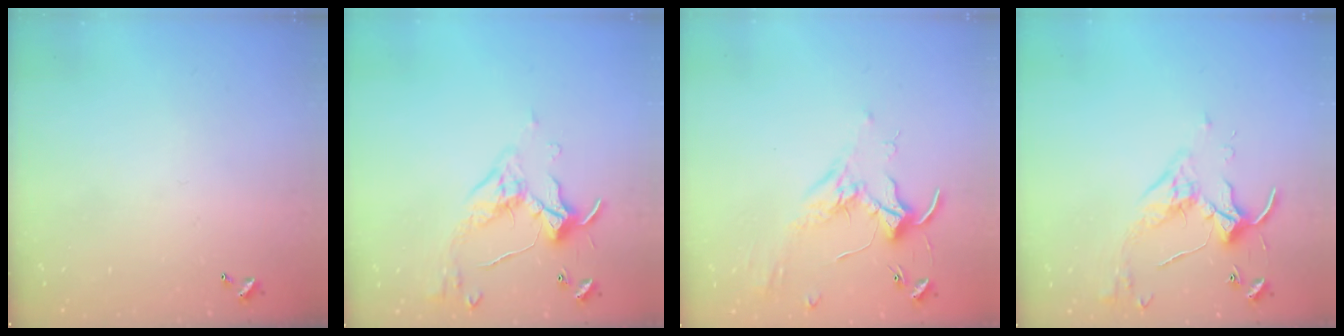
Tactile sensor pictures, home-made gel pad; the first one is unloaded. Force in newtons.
{"total": 5.7, "press": 5.7, "slide": 1.0}
{"total": 1.7, "press": 1.6, "slide": 0.4}
{"total": 3.9, "press": 3.9, "slide": 0.4}